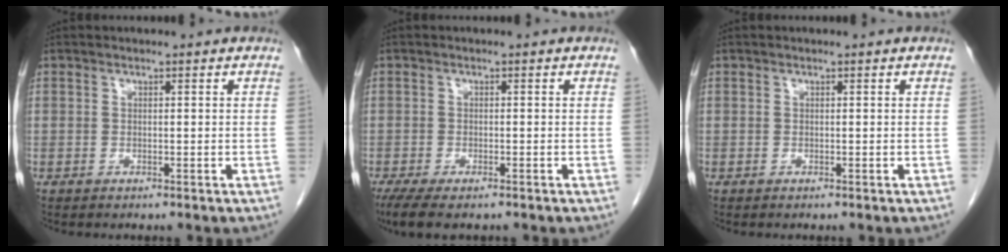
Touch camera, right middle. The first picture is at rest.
{"total": 5.6, "force": [-4.1, 1.7, 3.4], "torque": [-0.058, -0.014, -0.066]}
{"total": 0.0}